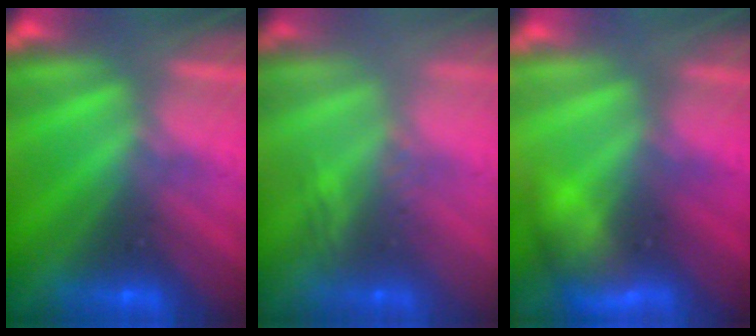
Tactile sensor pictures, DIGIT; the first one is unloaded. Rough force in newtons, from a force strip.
{"total": 2.8}
{"total": 3.6}